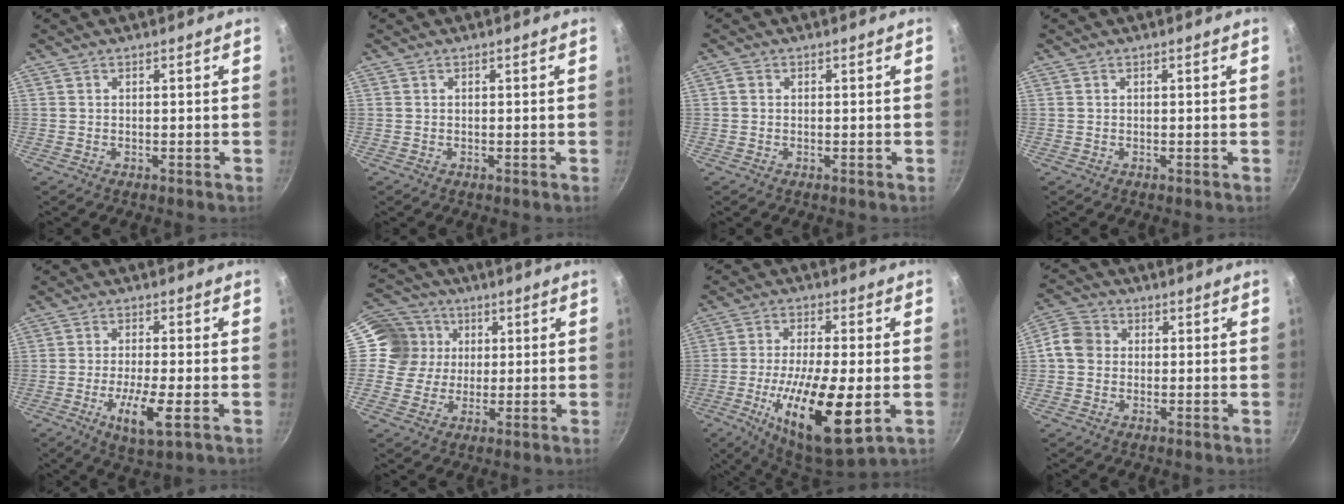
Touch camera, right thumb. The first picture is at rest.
{"total": 0.0}
{"total": 0.8, "force": [0.0, 0.7, 0.4], "torque": [-0.007, 0.004, -0.001]}
{"total": 0.0}
{"total": 8.1, "force": [-2.6, 1.8, 7.5], "torque": [-0.141, -0.001, -0.046]}
{"total": 9.9, "force": [1.7, 9.5, 2.4], "torque": [-0.015, 0.013, 0.012]}
{"total": 18.8, "force": [-4.7, 5.8, 17.2], "torque": [-0.304, 0.005, -0.081]}
{"total": 6.0, "force": [0.0, 5.3, 2.9], "torque": [-0.033, 0.013, -0.020]}